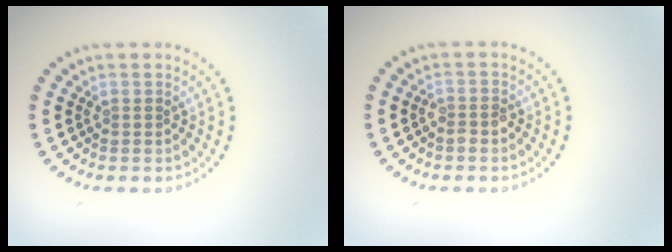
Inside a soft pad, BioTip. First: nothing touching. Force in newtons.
{"total": 1.1, "press": 1.0, "slide": 0.4}